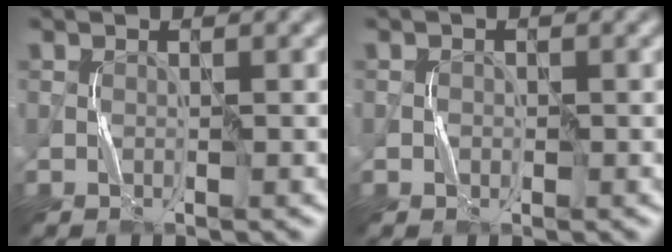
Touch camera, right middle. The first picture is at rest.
{"total": 0.7, "force": [-0.2, 0.6, 0.1], "torque": [0.003, -0.001, -0.004]}